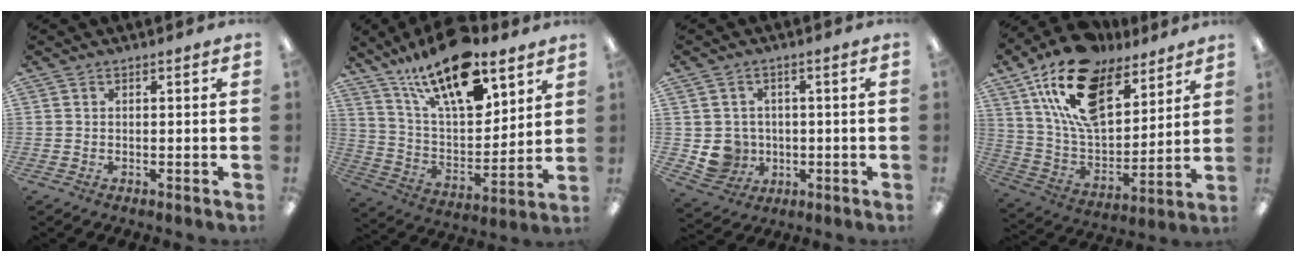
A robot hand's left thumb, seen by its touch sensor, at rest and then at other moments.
{"total": 22.2, "force": [14.9, 8.6, 14.0], "torque": [-0.254, -0.083, 0.256]}
{"total": 6.5, "force": [-0.2, 6.3, 1.5], "torque": [-0.038, 0.005, 0.005]}
{"total": 20.8, "force": [13.2, 10.8, 12.0], "torque": [-0.224, -0.068, 0.236]}